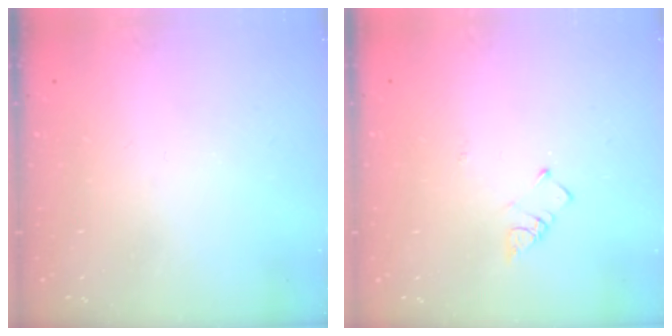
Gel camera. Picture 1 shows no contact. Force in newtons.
{"total": 2.6, "press": 2.6, "slide": 0.5}